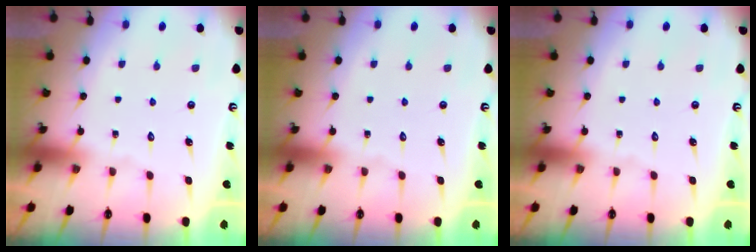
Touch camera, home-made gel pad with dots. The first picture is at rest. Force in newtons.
{"total": 0.0}
{"total": 0.0}